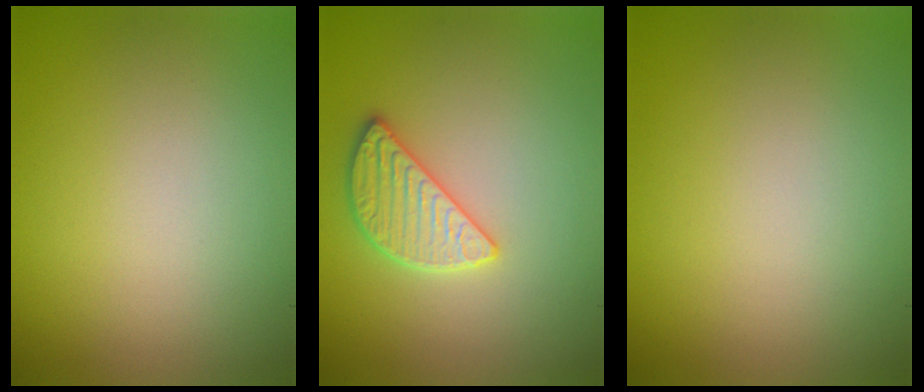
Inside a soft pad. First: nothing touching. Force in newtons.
{"total": 2.8, "press": 2.8, "slide": 0.3}
{"total": 0.0}